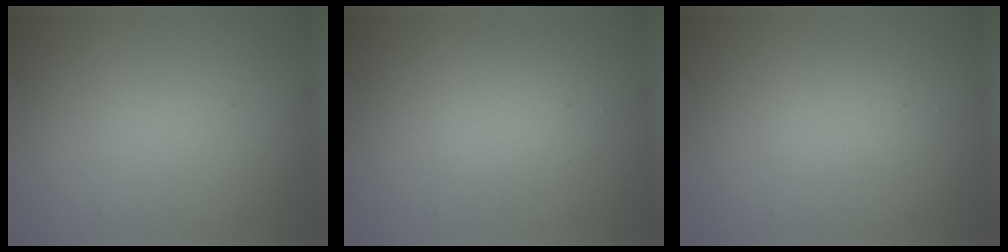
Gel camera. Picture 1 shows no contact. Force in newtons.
{"total": 2.9, "press": 2.9, "slide": 0.0}
{"total": 1.5, "press": 1.5, "slide": 0.1}